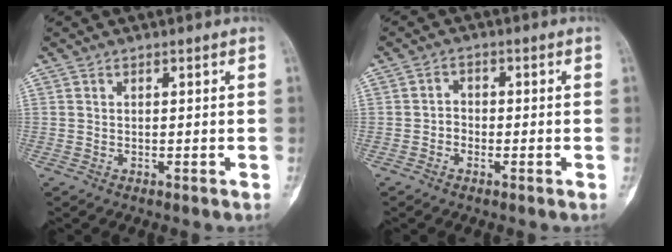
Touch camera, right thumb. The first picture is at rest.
{"total": 2.2, "force": [-0.9, 1.8, 0.9], "torque": [-0.002, 0.009, -0.024]}